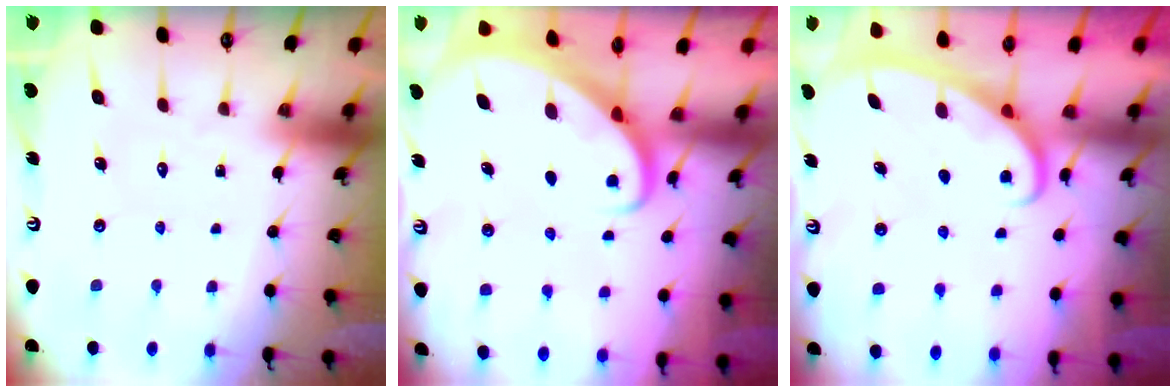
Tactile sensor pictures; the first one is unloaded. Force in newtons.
{"total": 2.6, "press": 2.5, "slide": 0.3}
{"total": 3.0, "press": 3.0, "slide": 0.4}